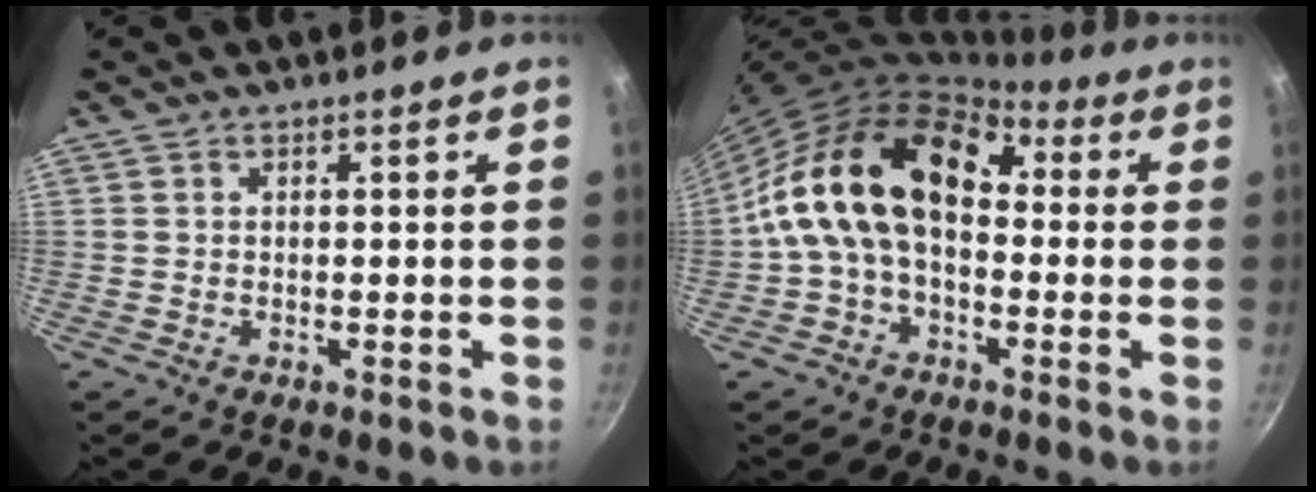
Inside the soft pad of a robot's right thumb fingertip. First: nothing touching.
{"total": 17.8, "force": [0.9, 11.8, 13.3], "torque": [-0.209, 0.043, -0.005]}